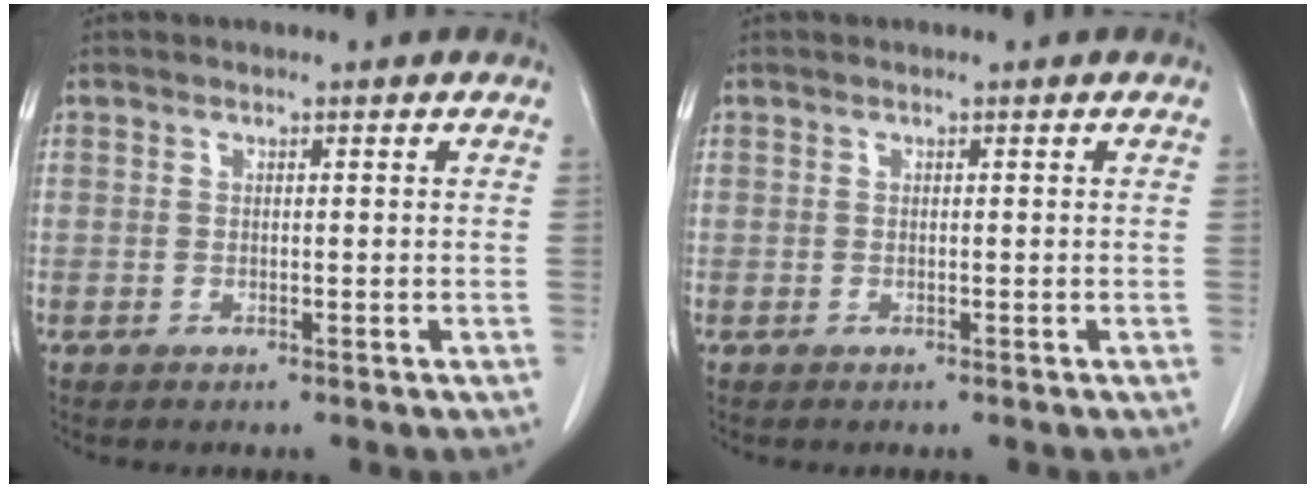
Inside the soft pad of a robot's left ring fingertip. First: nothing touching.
{"total": 0.0}